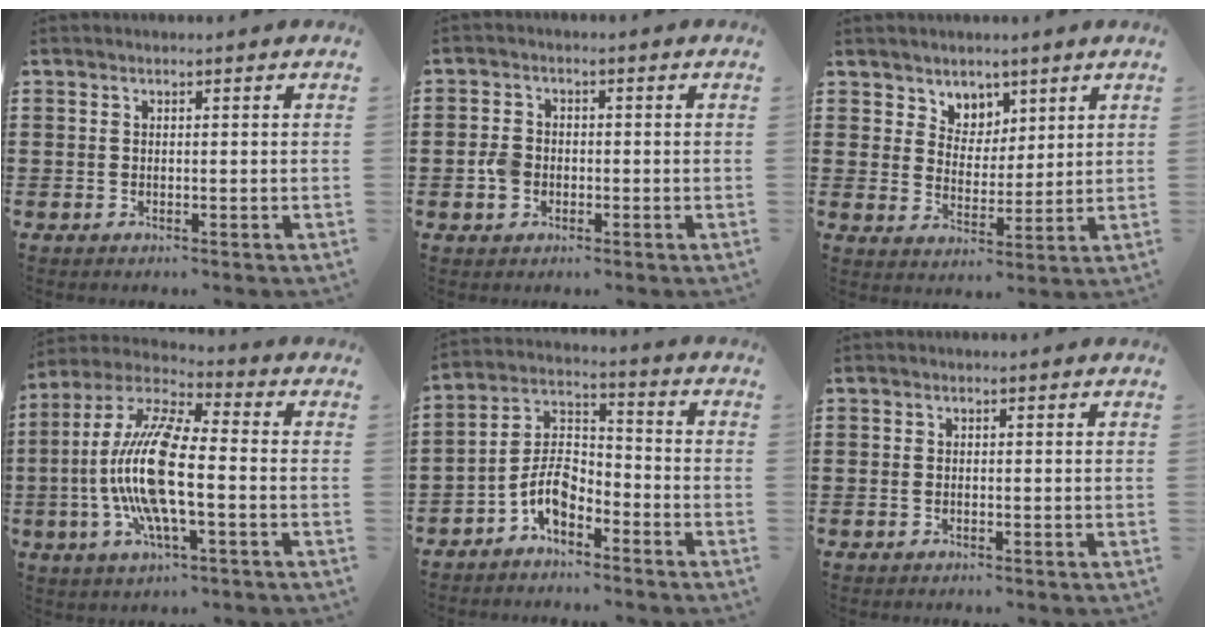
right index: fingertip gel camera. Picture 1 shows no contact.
{"total": 3.1, "force": [-0.9, 2.4, 1.8], "torque": [-0.050, 0.000, -0.021]}
{"total": 5.0, "force": [3.5, 3.5, -0.3], "torque": [-0.021, -0.001, 0.064]}
{"total": 13.5, "force": [-2.2, 3.6, 12.8], "torque": [-0.284, -0.016, -0.045]}
{"total": 7.0, "force": [-4.4, 3.4, 4.3], "torque": [-0.104, 0.004, -0.090]}
{"total": 0.5, "force": [-0.2, 0.3, 0.4], "torque": [-0.010, -0.001, -0.003]}